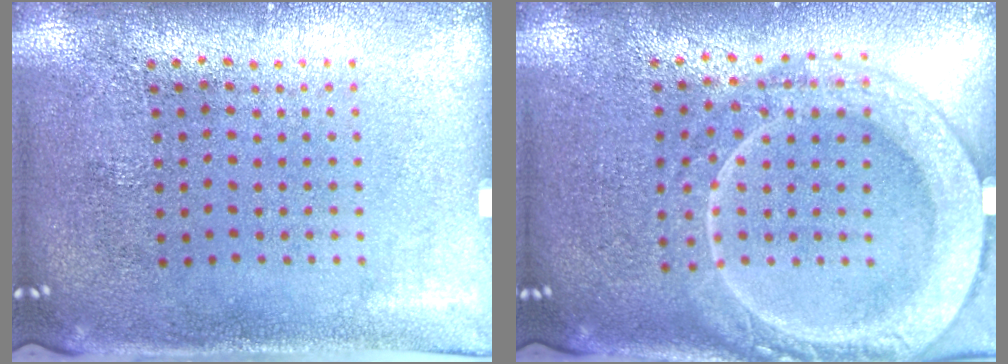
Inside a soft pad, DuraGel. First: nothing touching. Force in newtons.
{"total": 2.0, "press": 2.0, "slide": 0.3}